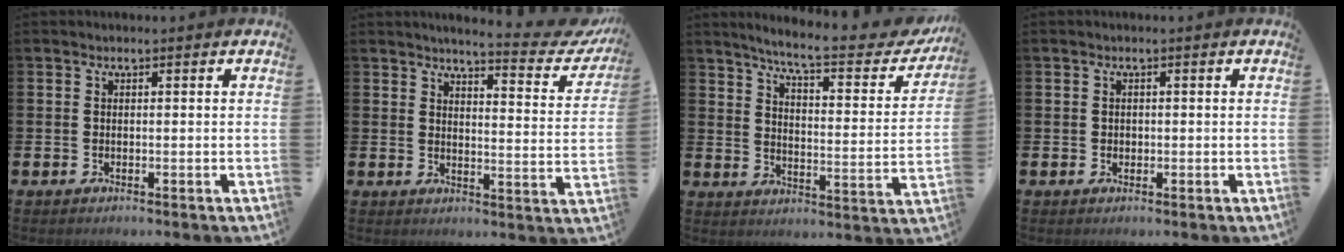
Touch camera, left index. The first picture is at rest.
{"total": 5.0, "force": [4.7, 0.5, 1.8], "torque": [-0.035, -0.042, 0.072]}
{"total": 7.9, "force": [7.0, 0.6, 3.7], "torque": [-0.087, -0.052, 0.111]}
{"total": 0.8, "force": [0.2, 0.7, 0.2], "torque": [0.005, 0.004, 0.001]}